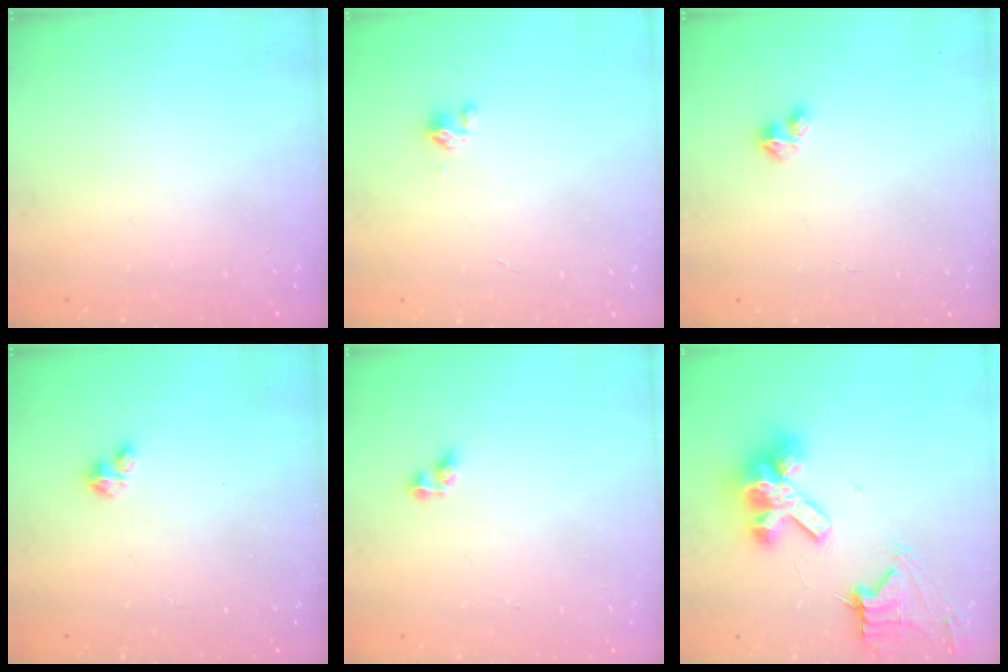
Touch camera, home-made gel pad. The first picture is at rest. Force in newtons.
{"total": 0.9, "press": 0.9, "slide": 0.2}
{"total": 2.1, "press": 2.1, "slide": 0.2}
{"total": 1.6, "press": 1.6, "slide": 0.4}
{"total": 2.5, "press": 2.5, "slide": 0.1}
{"total": 15.0, "press": 14.9, "slide": 1.8}